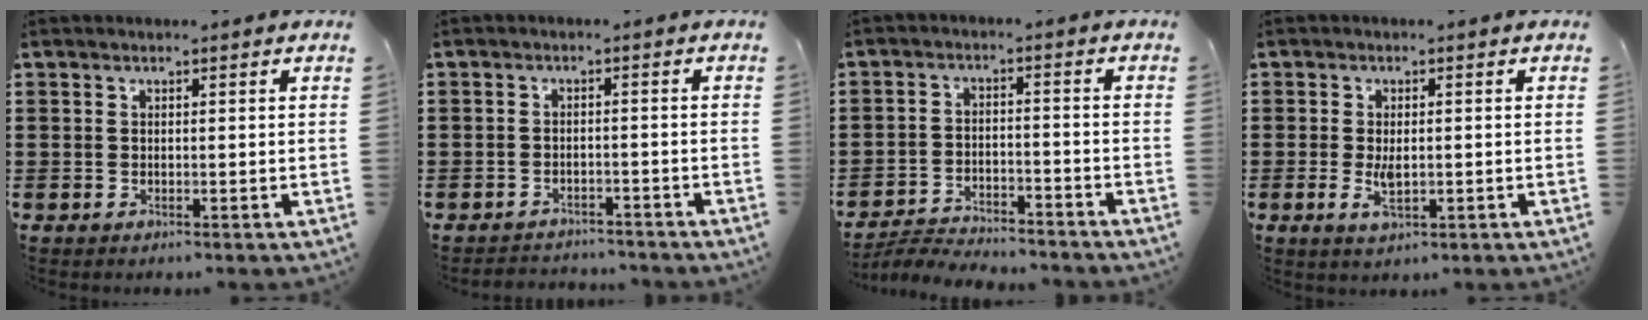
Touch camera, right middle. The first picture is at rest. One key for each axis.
{"total": 2.4, "fx": -2.3, "fy": 0.4, "fz": -0.3, "tx": -0.003, "ty": -0.001, "tz": -0.053}
{"total": 4.2, "fx": -4.2, "fy": 0.4, "fz": 0.6, "tx": -0.020, "ty": 0.003, "tz": -0.089}
{"total": 3.0, "fx": -0.3, "fy": 1.5, "fz": 2.6, "tx": -0.051, "ty": -0.005, "tz": -0.008}